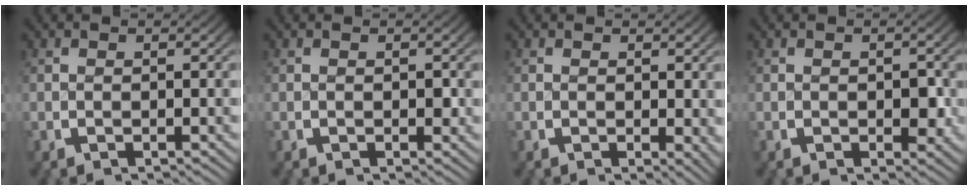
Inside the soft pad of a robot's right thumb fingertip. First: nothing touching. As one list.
[{"total": 0.7, "force": [0.1, 0.4, 0.6], "torque": [-0.008, -0.005, 0.002]}, {"total": 1.4, "force": [0.3, 0.7, 1.2], "torque": [-0.004, -0.005, 0.006]}, {"total": 1.9, "force": [-0.1, 1.1, 1.5], "torque": [-0.023, -0.010, 0.002]}]